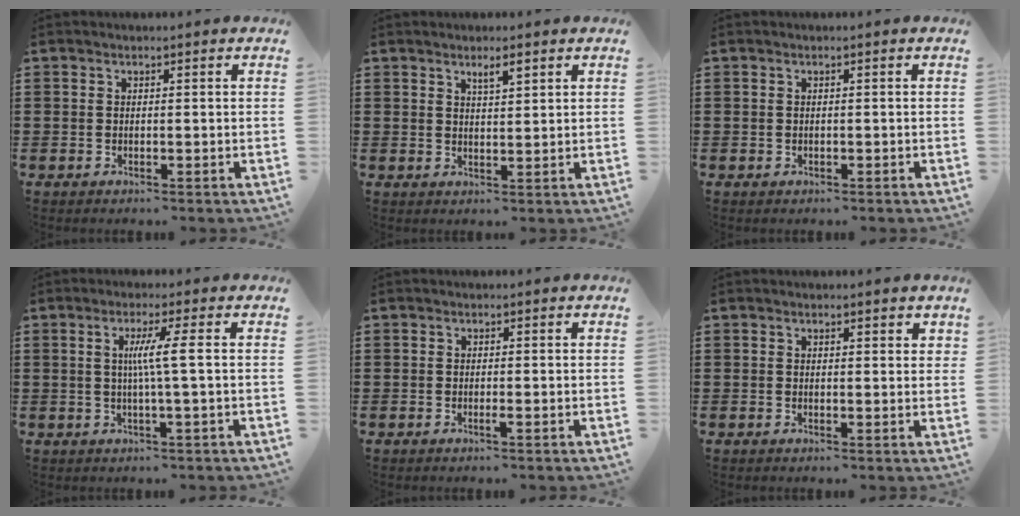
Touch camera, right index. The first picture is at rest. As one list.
[{"total": 2.2, "force": [1.5, 0.5, 1.6], "torque": [-0.025, 0.000, 0.024]}, {"total": 0.0}, {"total": 4.8, "force": [0.3, -0.5, 4.8], "torque": [-0.091, -0.006, -0.001]}, {"total": 0.6, "force": [-0.3, -0.2, 0.5], "torque": [-0.010, -0.004, -0.005]}, {"total": 1.1, "force": [0.8, 0.5, 0.5], "torque": [-0.003, 0.001, 0.013]}]